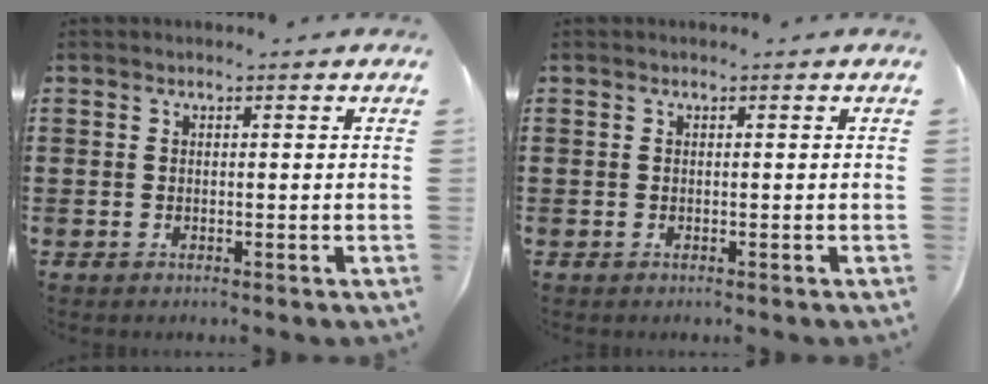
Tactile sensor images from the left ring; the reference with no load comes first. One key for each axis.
{"total": 0.0}